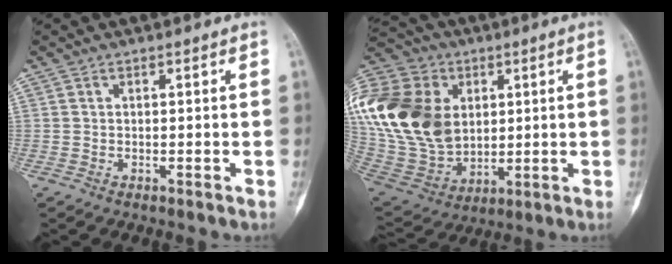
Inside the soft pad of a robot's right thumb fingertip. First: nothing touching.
{"total": 29.2, "force": [5.7, 21.5, 18.9], "torque": [-0.417, 0.018, 0.121]}